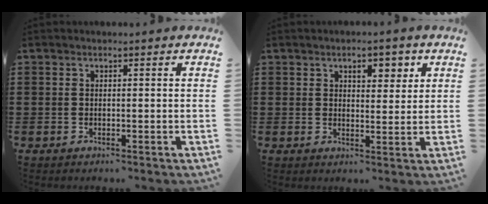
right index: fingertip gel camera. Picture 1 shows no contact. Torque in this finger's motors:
{"motor_torque": [0.31, -0.20, 0.19, 0.03]}